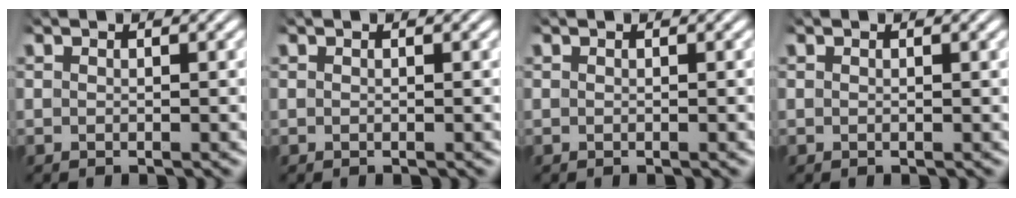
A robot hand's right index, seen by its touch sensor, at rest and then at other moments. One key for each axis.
{"total": 0.0}
{"total": 0.0}
{"total": 0.0}